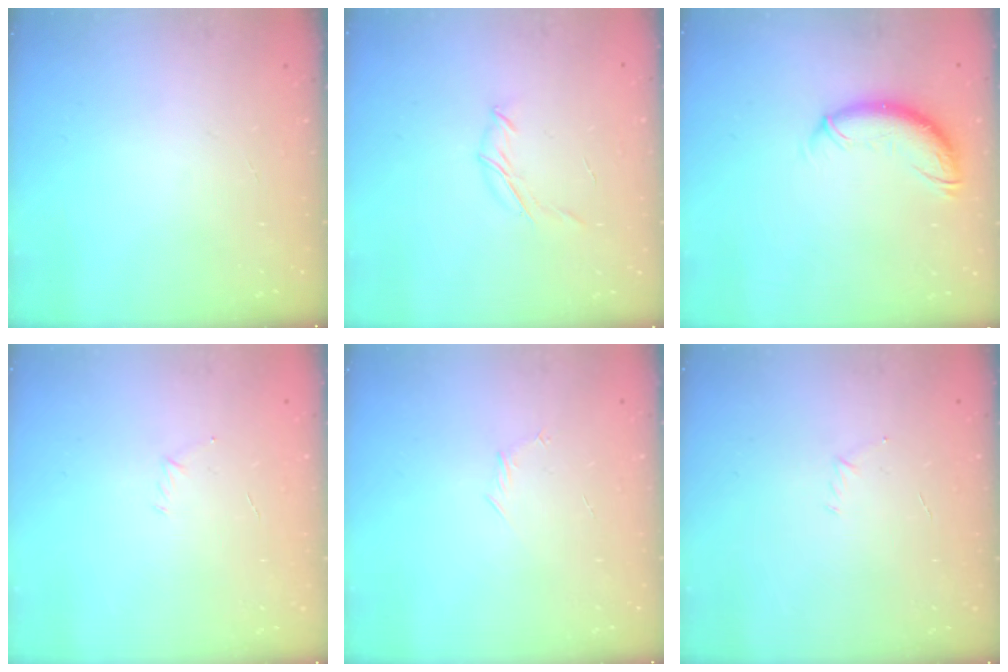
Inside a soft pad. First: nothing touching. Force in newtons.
{"total": 4.7, "press": 4.6, "slide": 0.9}
{"total": 10.3, "press": 10.3, "slide": 1.2}
{"total": 2.9, "press": 2.8, "slide": 0.8}
{"total": 4.1, "press": 3.9, "slide": 1.2}
{"total": 2.9, "press": 2.8, "slide": 0.8}